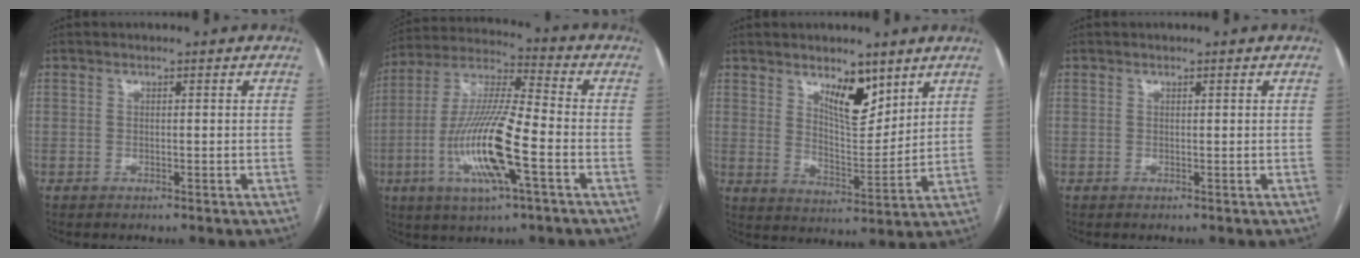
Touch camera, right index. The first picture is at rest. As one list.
[{"total": 16.3, "force": [-4.9, 2.1, 15.4], "torque": [-0.314, -0.008, -0.090]}, {"total": 8.0, "force": [5.1, 2.9, 5.4], "torque": [-0.089, -0.011, 0.091]}, {"total": 0.0}]